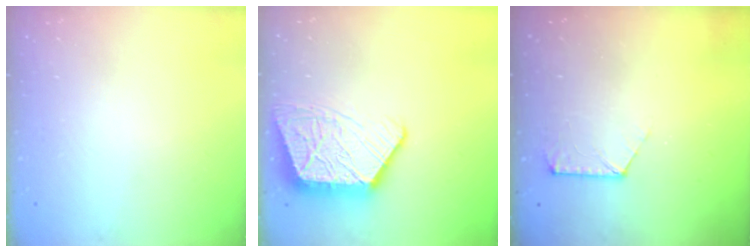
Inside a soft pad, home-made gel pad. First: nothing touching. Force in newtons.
{"total": 15.2, "press": 15.1, "slide": 1.2}
{"total": 5.7, "press": 5.7, "slide": 0.6}